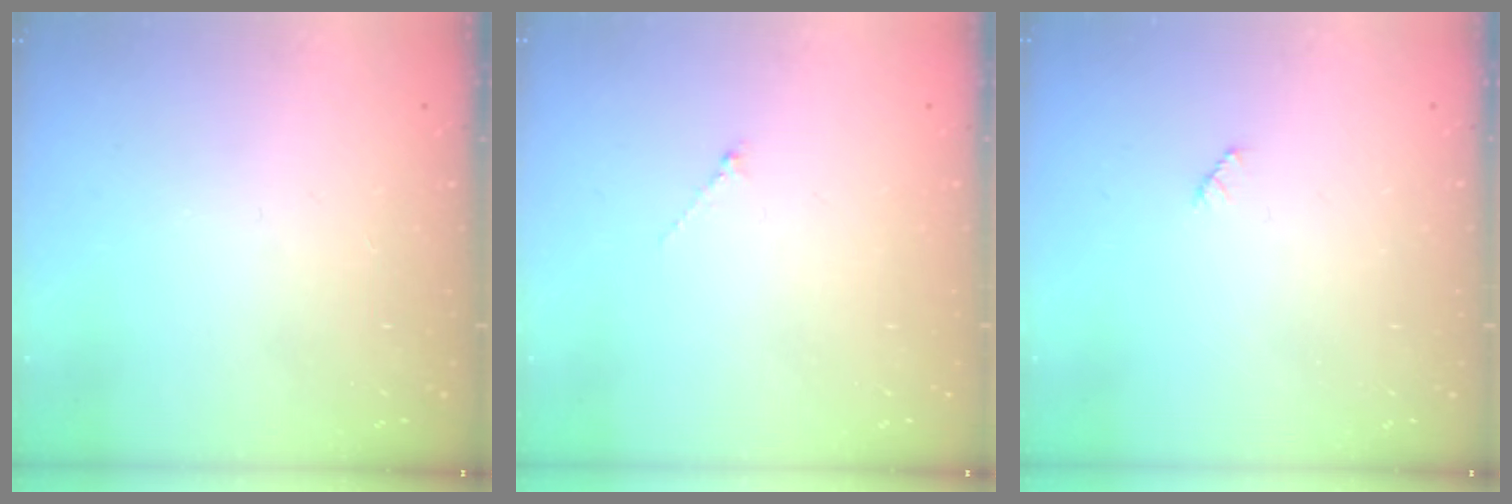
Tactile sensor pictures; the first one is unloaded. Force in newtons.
{"total": 0.6, "press": 0.5, "slide": 0.3}
{"total": 2.5, "press": 2.5, "slide": 0.3}